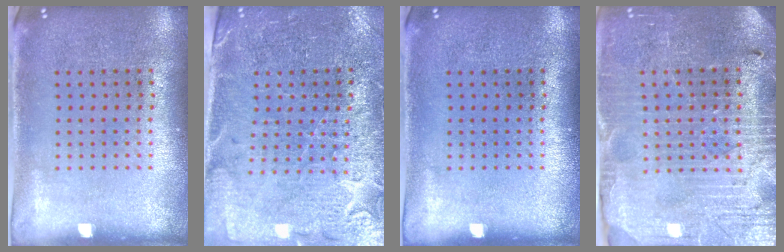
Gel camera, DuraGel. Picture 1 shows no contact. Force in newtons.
{"total": 3.4, "press": 3.3, "slide": 1.1}
{"total": 0.0}
{"total": 3.9, "press": 3.7, "slide": 1.2}